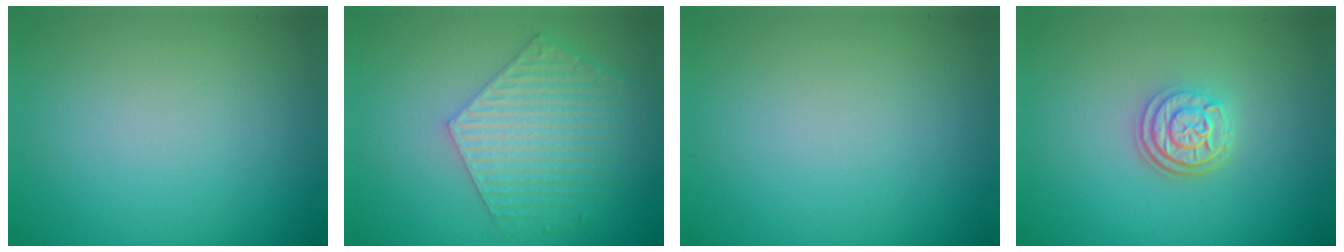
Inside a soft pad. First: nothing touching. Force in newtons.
{"total": 5.8, "press": 4.4, "slide": 3.8}
{"total": 0.0}
{"total": 3.0, "press": 2.4, "slide": 1.7}